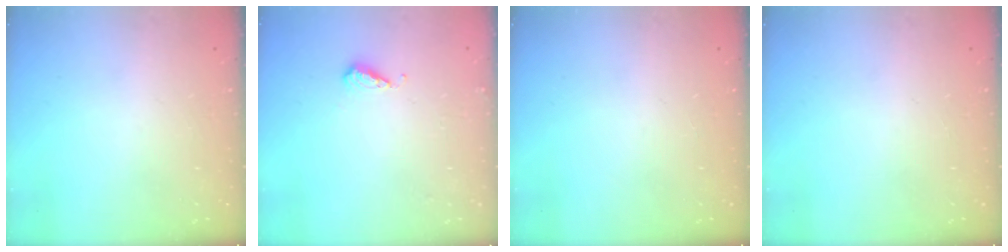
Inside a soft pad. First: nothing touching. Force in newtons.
{"total": 5.0, "press": 4.8, "slide": 1.3}
{"total": 0.0}
{"total": 0.0}